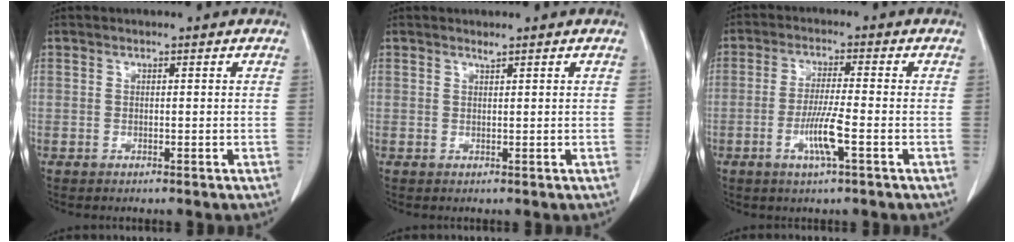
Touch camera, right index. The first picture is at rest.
{"total": 0.8, "force": [0.7, 0.1, 0.3], "torque": [-0.008, 0.000, 0.017]}
{"total": 6.6, "force": [-2.4, 0.4, 6.2], "torque": [-0.120, -0.007, -0.042]}